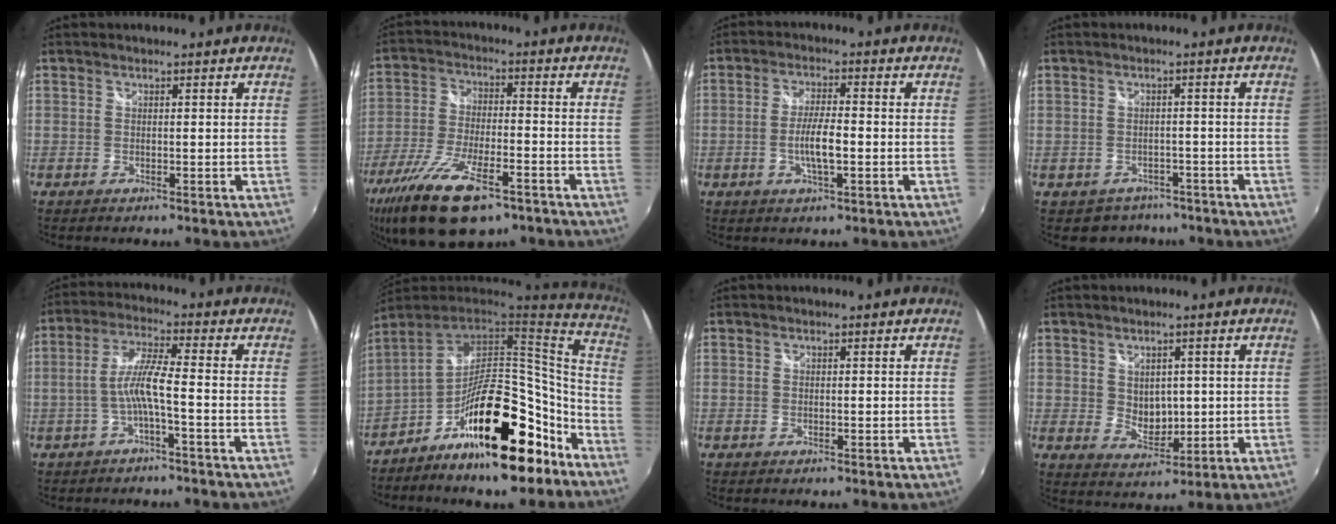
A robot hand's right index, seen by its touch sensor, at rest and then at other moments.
{"total": 18.1, "force": [-11.5, 6.5, 12.4], "torque": [-0.259, -0.052, -0.203]}
{"total": 5.8, "force": [-1.5, 1.2, 5.4], "torque": [-0.105, -0.001, -0.025]}
{"total": 5.0, "force": [-3.5, 3.6, 0.5], "torque": [-0.019, 0.017, -0.045]}
{"total": 6.8, "force": [-2.1, 0.7, 6.4], "torque": [-0.144, 0.011, -0.036]}
{"total": 23.1, "force": [-12.1, 8.9, 17.5], "torque": [-0.261, 0.025, -0.189]}
{"total": 0.0}
{"total": 5.0, "force": [1.1, 4.0, 2.8], "torque": [-0.041, -0.004, 0.029]}